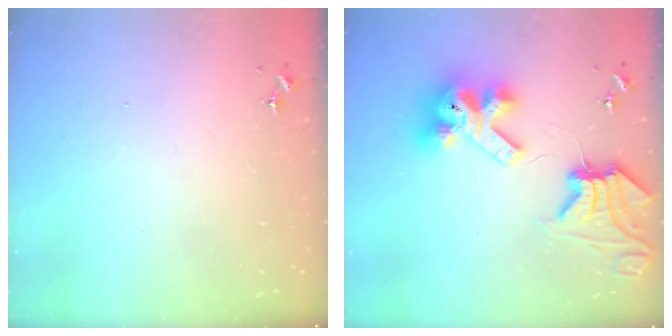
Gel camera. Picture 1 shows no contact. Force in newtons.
{"total": 15.8, "press": 15.7, "slide": 1.8}